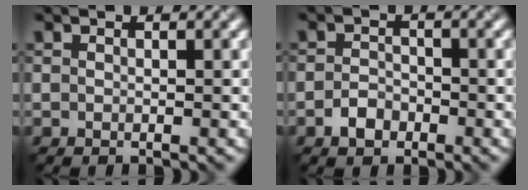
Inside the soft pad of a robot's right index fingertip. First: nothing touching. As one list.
[{"total": 1.6, "force": [-0.9, 1.1, 0.7], "torque": [-0.011, 0.008, -0.019]}]